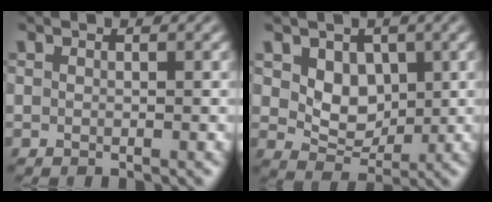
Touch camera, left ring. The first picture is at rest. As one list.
[{"total": 3.4, "force": [1.1, 2.6, 2.0], "torque": [-0.038, -0.010, 0.016]}]